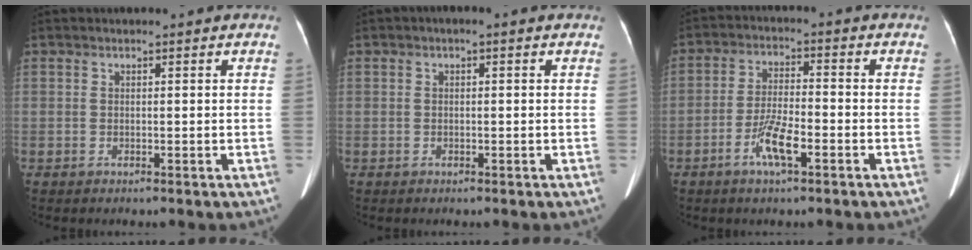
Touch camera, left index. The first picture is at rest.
{"total": 0.9, "force": [0.2, 0.2, 0.8], "torque": [-0.012, 0.005, -0.001]}
{"total": 6.2, "force": [-3.2, 1.1, 5.2], "torque": [-0.106, -0.002, -0.063]}